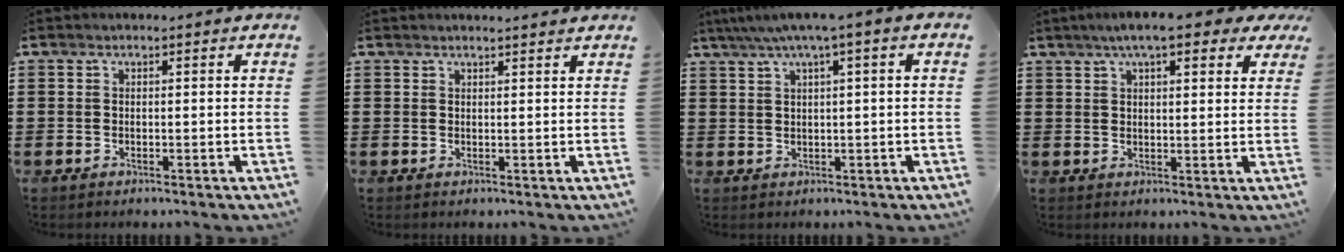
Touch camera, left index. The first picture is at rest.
{"total": 1.2, "force": [1.2, -0.1, 0.3], "torque": [-0.007, -0.001, 0.023]}
{"total": 3.2, "force": [0.9, 0.0, 3.1], "torque": [-0.058, -0.002, 0.013]}
{"total": 6.7, "force": [4.7, 1.3, 4.6], "torque": [-0.084, -0.001, 0.080]}